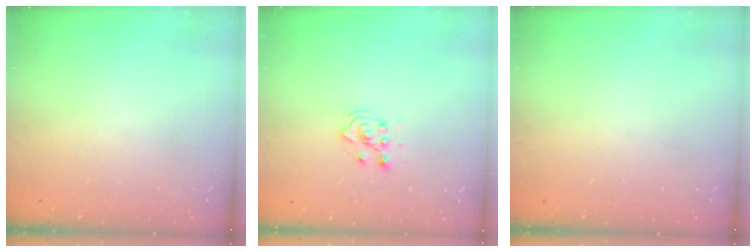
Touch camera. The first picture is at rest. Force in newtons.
{"total": 4.6, "press": 4.5, "slide": 0.6}
{"total": 0.0}